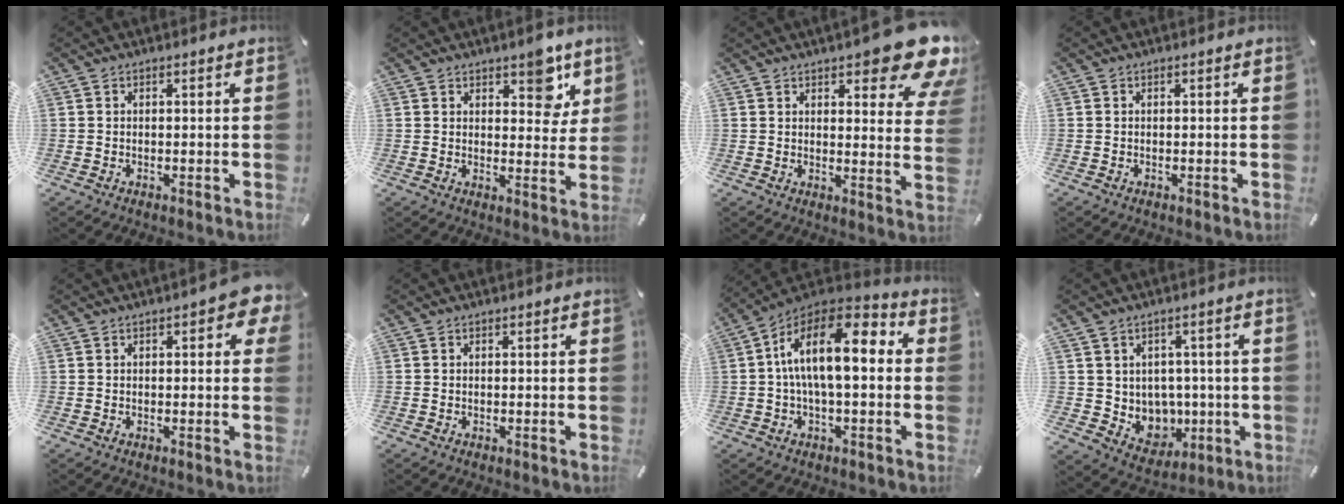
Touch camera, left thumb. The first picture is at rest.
{"total": 7.8, "force": [5.1, 4.3, 4.2], "torque": [-0.024, -0.033, 0.080]}
{"total": 14.1, "force": [9.5, 4.9, 9.2], "torque": [-0.115, -0.069, 0.161]}
{"total": 0.0}
{"total": 5.3, "force": [1.4, 2.4, 4.4], "torque": [-0.055, -0.001, 0.019]}
{"total": 0.0}
{"total": 15.4, "force": [1.6, 6.9, 13.7], "torque": [-0.253, -0.008, 0.026]}
{"total": 7.3, "force": [2.6, 6.8, 0.5], "torque": [-0.019, -0.032, 0.062]}